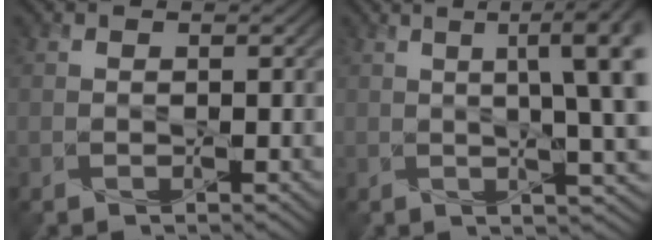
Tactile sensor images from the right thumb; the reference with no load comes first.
{"total": 9.7, "force": [2.0, 2.5, 9.2], "torque": [-0.099, 0.026, 0.019]}